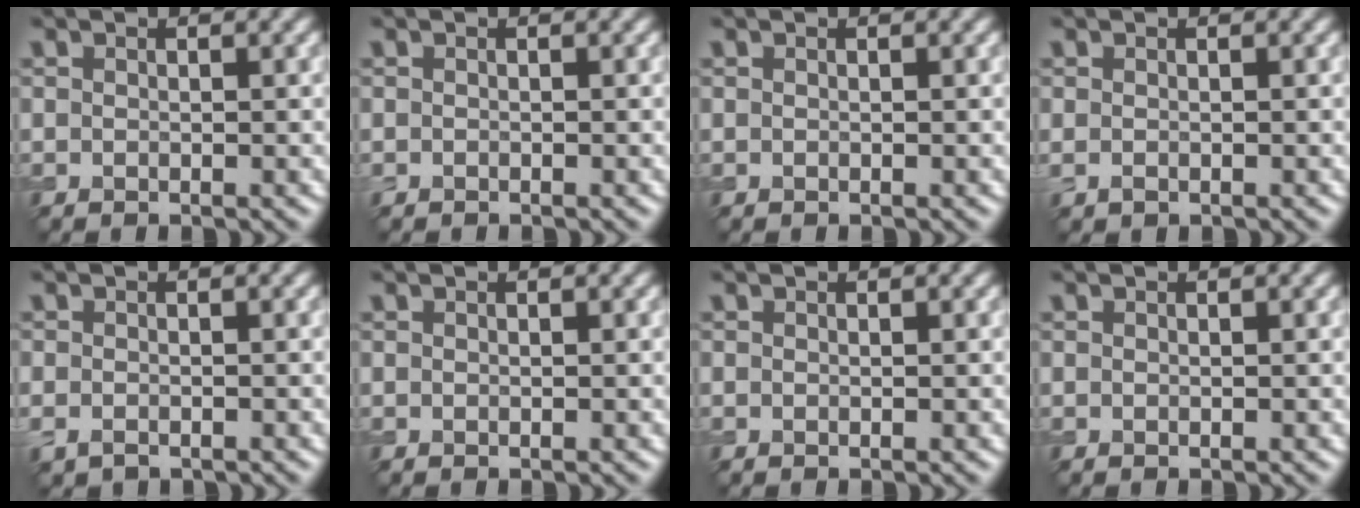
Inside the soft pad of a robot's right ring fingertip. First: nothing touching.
{"total": 0.0}
{"total": 0.0}
{"total": 0.5, "force": [-0.3, 0.2, 0.4], "torque": [-0.010, -0.004, -0.004]}
{"total": 1.5, "force": [-0.9, 0.9, 0.7], "torque": [-0.016, -0.005, -0.018]}
{"total": 0.0}
{"total": 0.0}
{"total": 0.0}